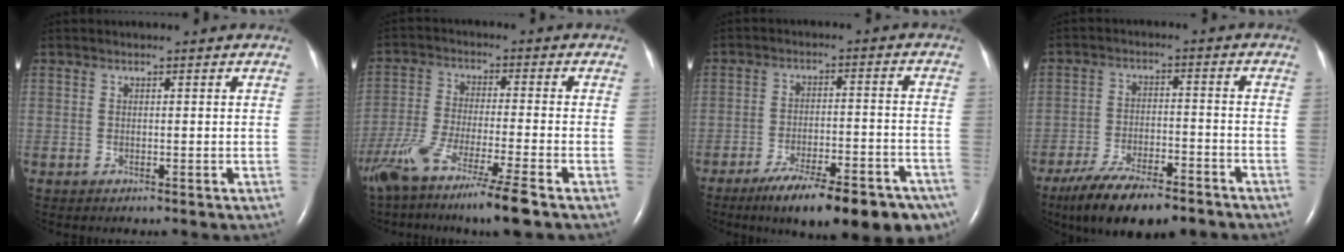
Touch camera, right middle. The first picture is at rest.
{"total": 13.2, "force": [-9.5, -0.6, 9.2], "torque": [-0.181, -0.046, -0.167]}
{"total": 18.7, "force": [-13.9, 4.5, 11.7], "torque": [-0.107, 0.008, -0.197]}
{"total": 13.3, "force": [-10.3, 3.5, 7.6], "torque": [-0.127, -0.016, -0.169]}